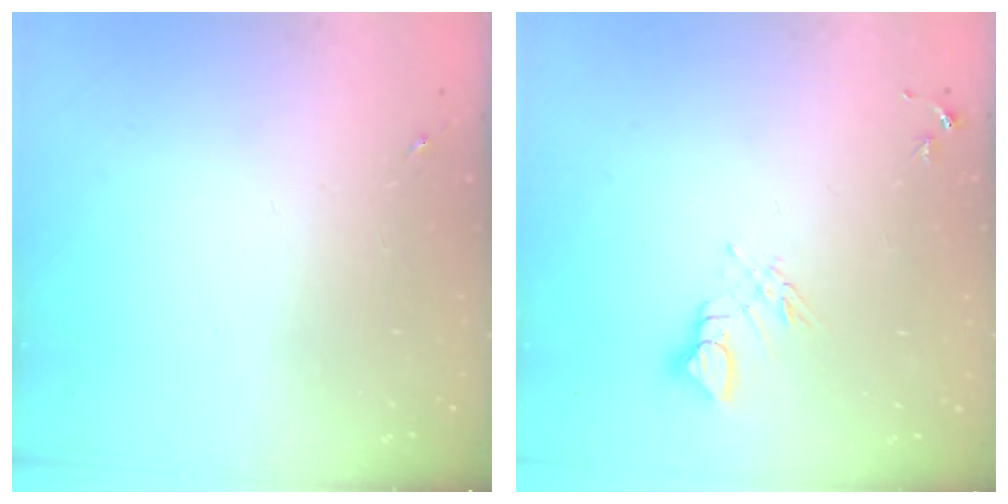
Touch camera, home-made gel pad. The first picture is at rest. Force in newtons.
{"total": 6.6, "press": 6.6, "slide": 0.5}